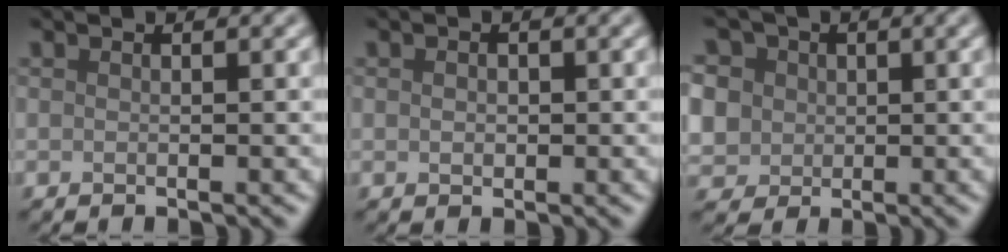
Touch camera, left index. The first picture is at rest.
{"total": 0.8, "force": [0.0, 0.7, 0.5], "torque": [-0.010, -0.001, 0.000]}
{"total": 8.7, "force": [3.0, 7.1, 4.0], "torque": [-0.076, 0.026, 0.027]}